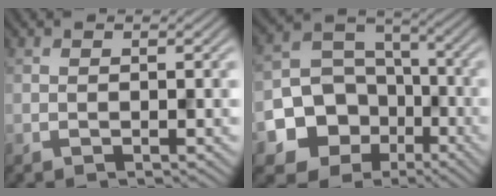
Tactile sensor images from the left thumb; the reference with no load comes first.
{"total": 14.3, "force": [-5.8, 12.1, 4.9], "torque": [-0.121, -0.045, -0.120]}